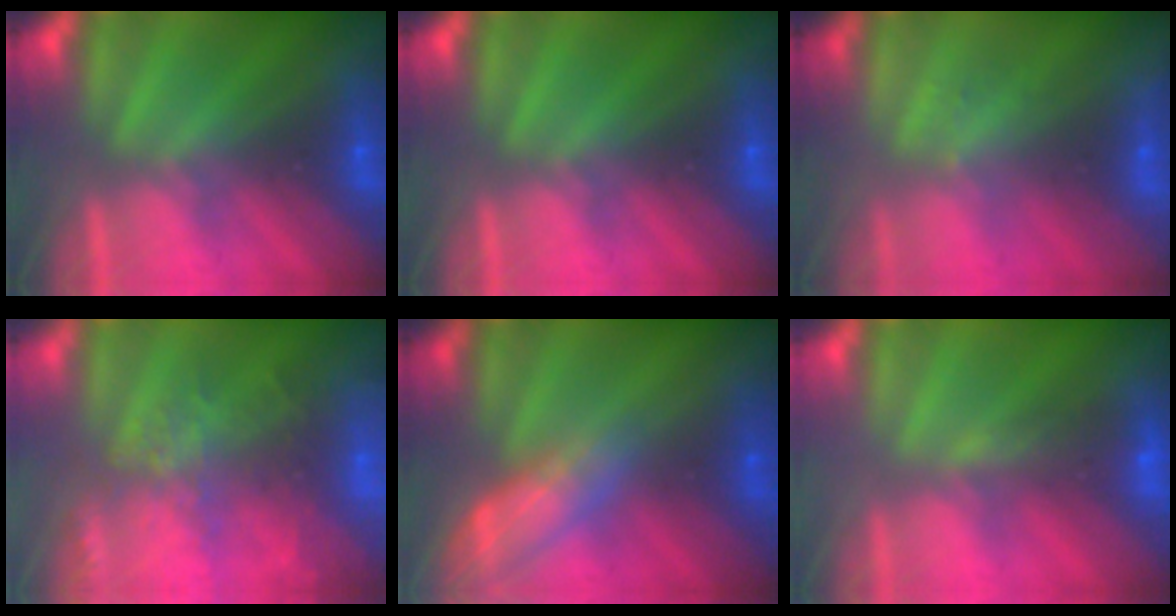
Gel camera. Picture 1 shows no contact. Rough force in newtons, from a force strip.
{"total": 0.0}
{"total": 1.3}
{"total": 9.6}
{"total": 2.6}
{"total": 3.9}